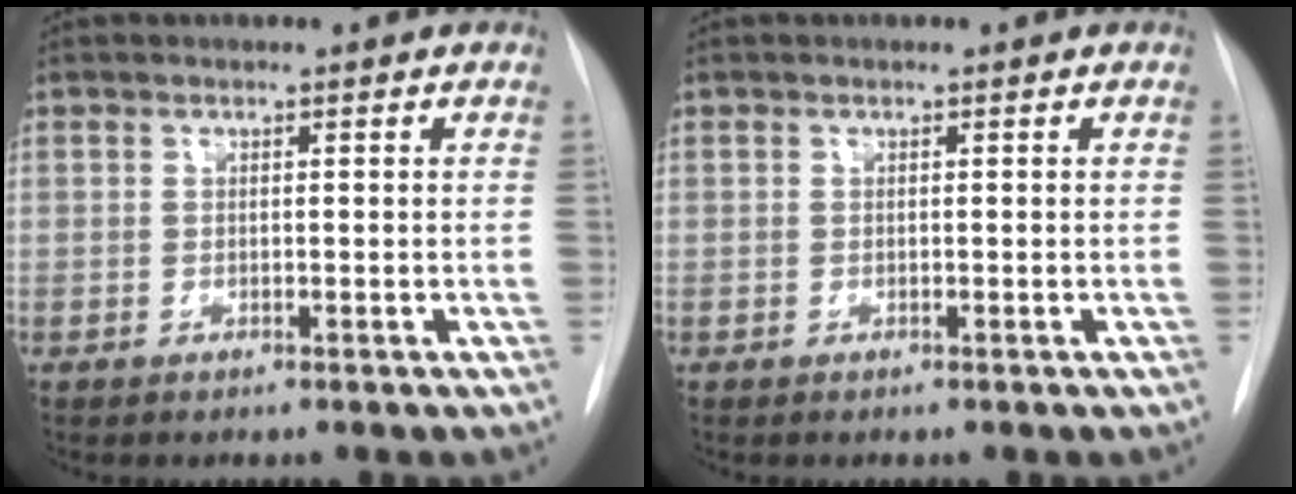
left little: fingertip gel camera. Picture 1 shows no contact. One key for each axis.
{"total": 0.0}